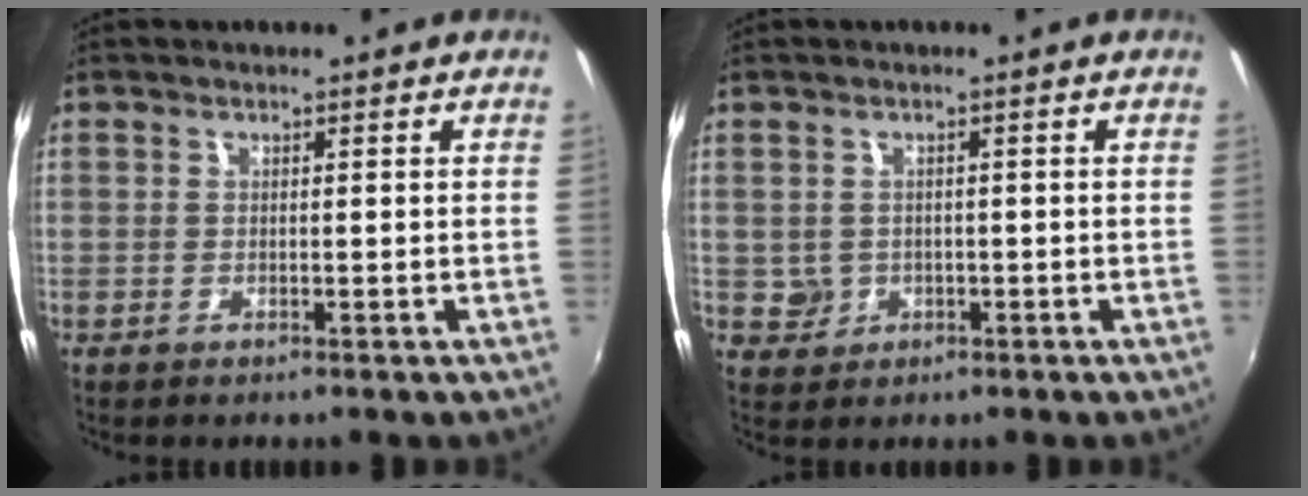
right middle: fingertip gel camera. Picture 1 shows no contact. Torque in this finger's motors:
{"motor_torque": [0.21, 0.02, 0.00, 0.00]}